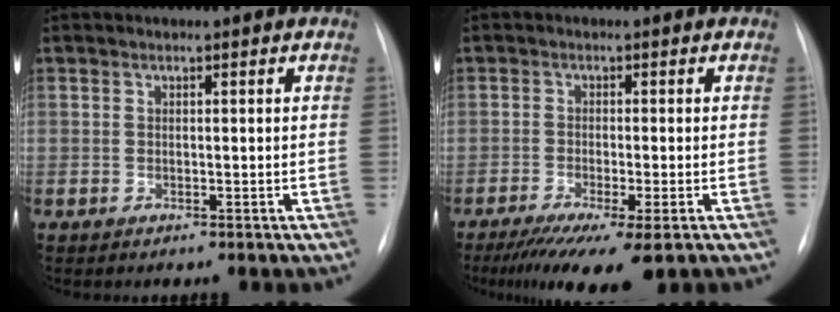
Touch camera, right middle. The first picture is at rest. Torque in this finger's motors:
{"motor_torque": [1.15, -0.99, 0.20, 0.08]}